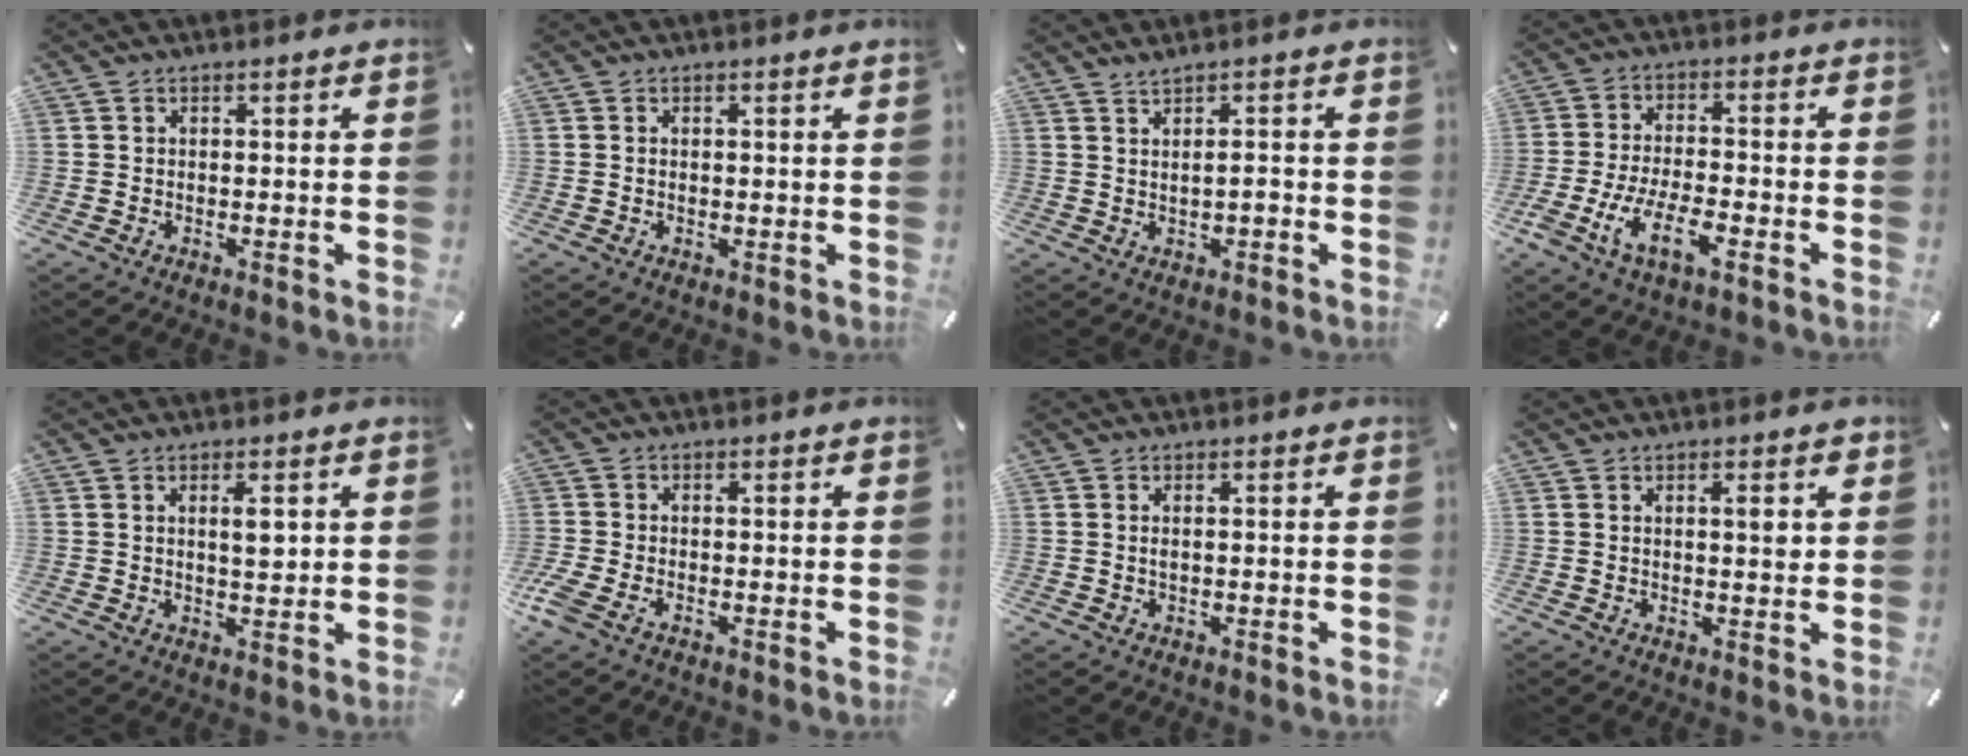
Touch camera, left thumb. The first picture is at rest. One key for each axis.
{"total": 0.6, "fx": 0.1, "fy": 0.1, "fz": 0.6, "tx": -0.010, "ty": -0.001, "tz": 0.002}
{"total": 1.9, "fx": 0.6, "fy": 0.5, "fz": 1.7, "tx": -0.030, "ty": 0.000, "tz": 0.010}
{"total": 10.0, "fx": -4.9, "fy": 4.1, "fz": 7.7, "tx": -0.170, "ty": 0.006, "tz": -0.093}
{"total": 3.8, "fx": 1.2, "fy": 1.2, "fz": 3.4, "tx": -0.056, "ty": -0.004, "tz": 0.015}
{"total": 2.9, "fx": -1.3, "fy": 1.4, "fz": 2.1, "tx": -0.061, "ty": -0.004, "tz": -0.030}
{"total": 0.8, "fx": 0.1, "fy": 0.3, "fz": 0.7, "tx": -0.014, "ty": 0.002, "tz": 0.001}
{"total": 2.8, "fx": 1.2, "fy": 0.8, "fz": 2.4, "tx": -0.033, "ty": -0.001, "tz": 0.014}